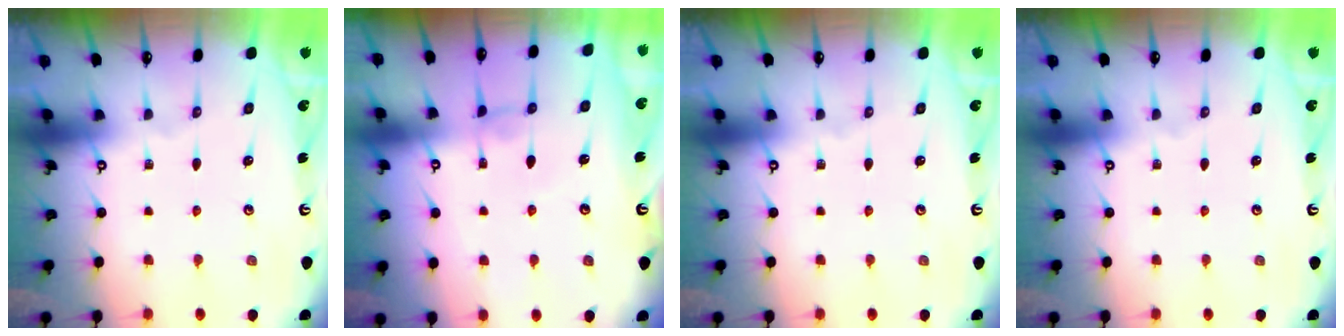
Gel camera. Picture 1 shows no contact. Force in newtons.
{"total": 0.7, "press": 0.6, "slide": 0.4}
{"total": 0.0}
{"total": 0.0}